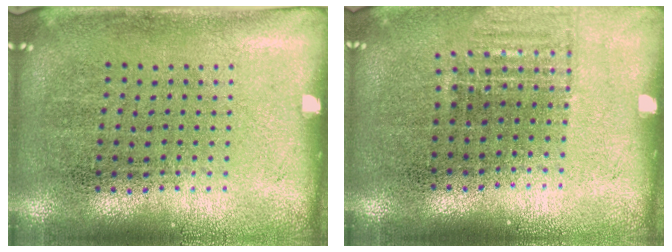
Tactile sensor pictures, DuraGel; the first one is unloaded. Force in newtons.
{"total": 0.9, "press": 0.9, "slide": 0.3}